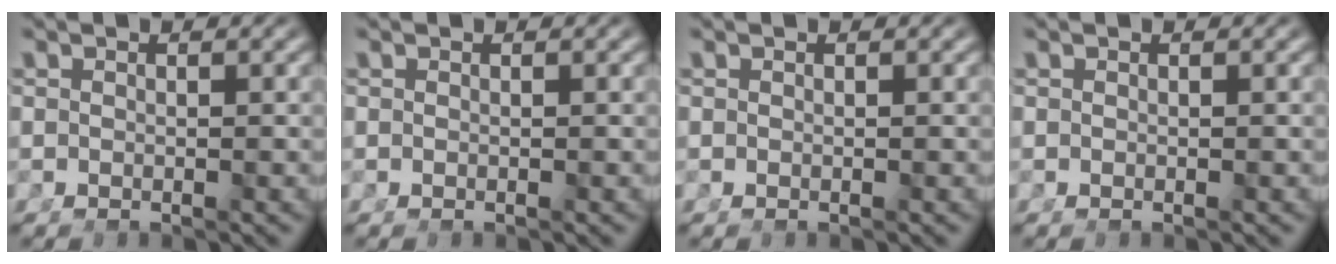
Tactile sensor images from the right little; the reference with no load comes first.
{"total": 0.0}
{"total": 0.0}
{"total": 0.0}